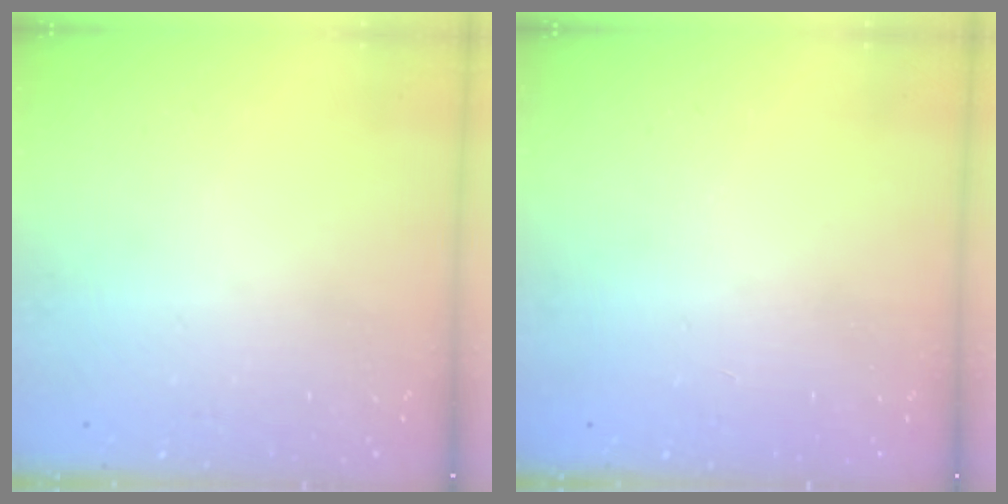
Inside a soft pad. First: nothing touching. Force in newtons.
{"total": 0.0}